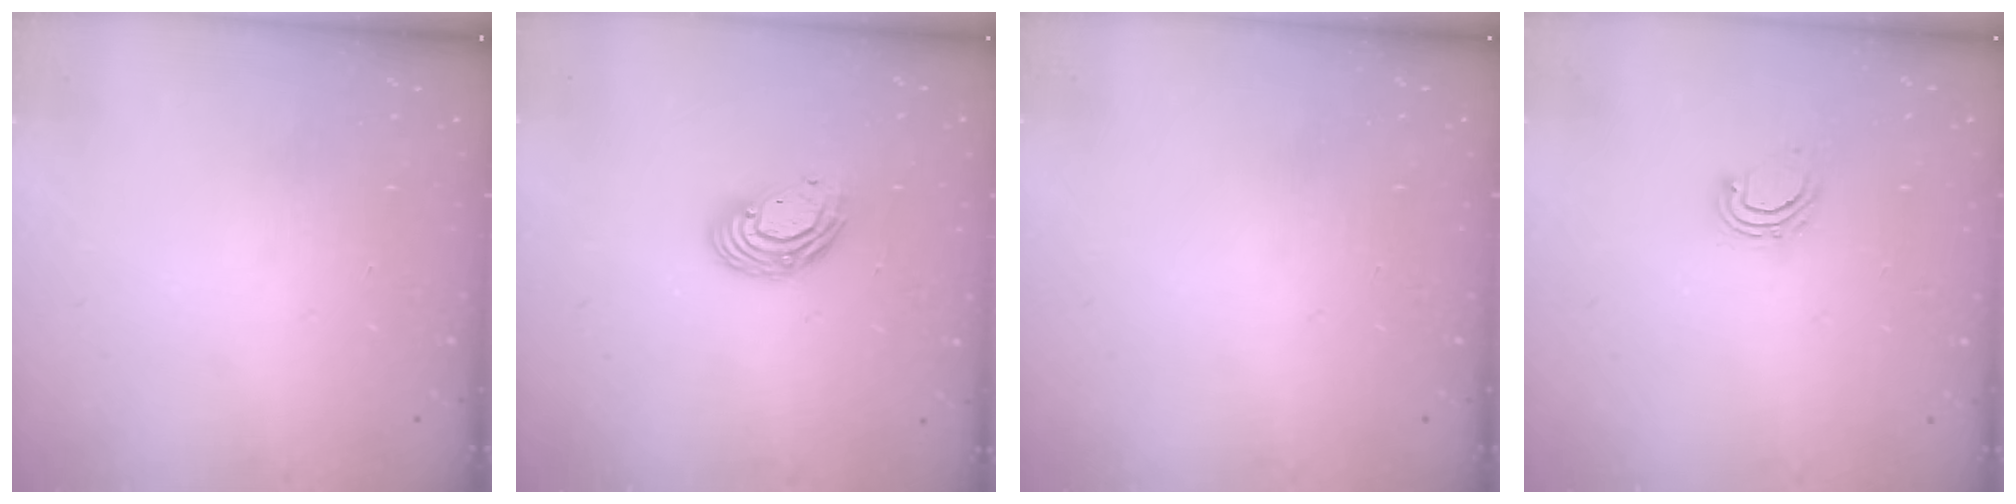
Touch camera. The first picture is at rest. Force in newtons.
{"total": 8.9, "press": 8.7, "slide": 1.8}
{"total": 0.0}
{"total": 4.5, "press": 4.5, "slide": 0.2}